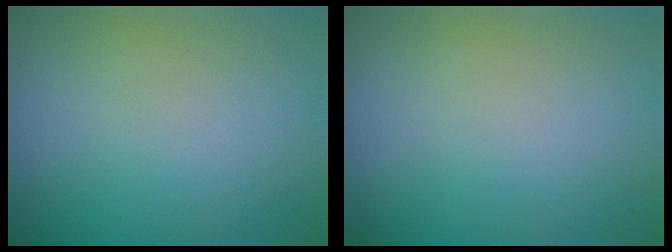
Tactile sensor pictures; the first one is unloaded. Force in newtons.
{"total": 0.0}